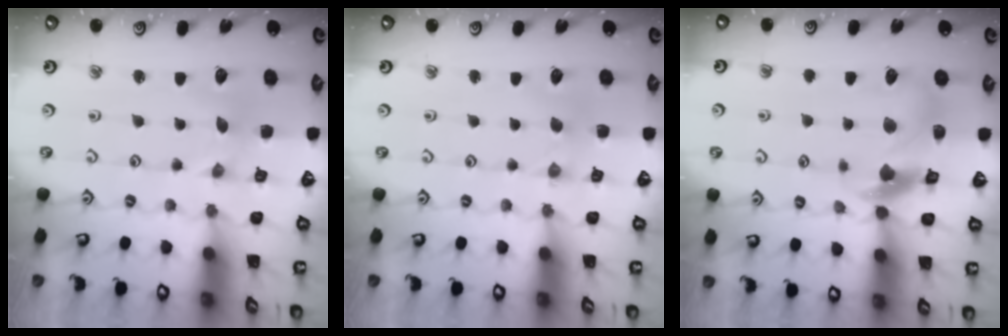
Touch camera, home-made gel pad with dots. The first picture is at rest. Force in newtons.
{"total": 0.8, "press": 0.8, "slide": 0.2}
{"total": 10.5, "press": 10.4, "slide": 1.6}